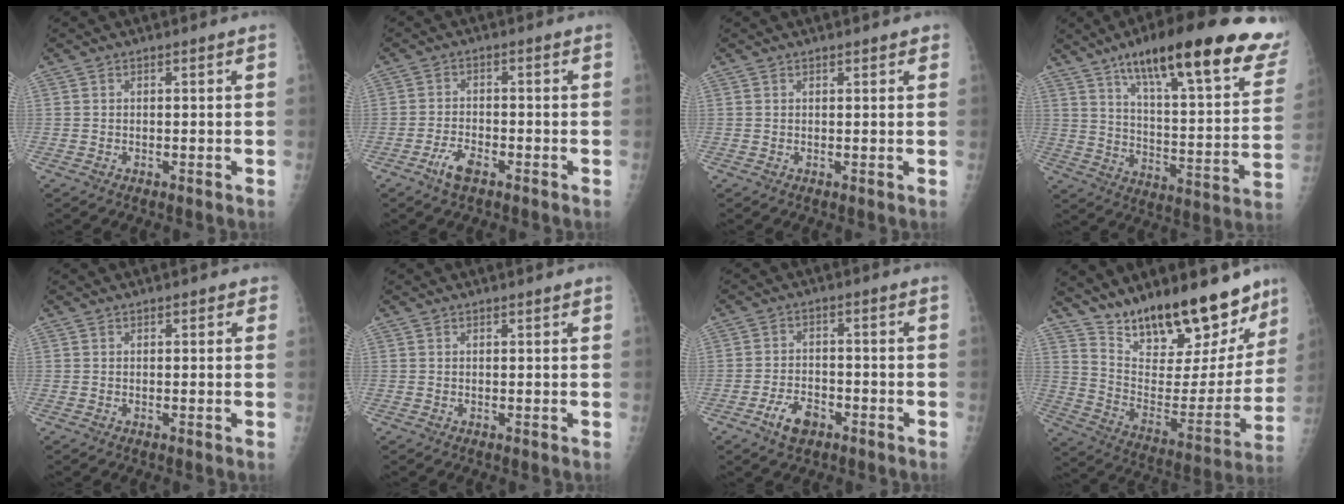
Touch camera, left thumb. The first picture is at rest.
{"total": 4.1, "force": [-2.6, 1.6, 2.7], "torque": [-0.057, 0.014, -0.047]}
{"total": 1.7, "force": [1.2, 0.7, 0.9], "torque": [-0.003, -0.002, 0.012]}
{"total": 29.0, "force": [18.6, 6.6, 21.2], "torque": [-0.275, -0.048, 0.271]}
{"total": 1.2, "force": [0.7, 0.8, 0.7], "torque": [0.005, 0.000, 0.003]}
{"total": 0.7, "force": [0.6, 0.2, 0.4], "torque": [-0.005, -0.002, 0.008]}
{"total": 5.4, "force": [-3.1, 3.0, 3.1], "torque": [-0.051, 0.019, -0.053]}
{"total": 24.2, "force": [18.4, 8.8, 13.1], "torque": [-0.156, -0.097, 0.295]}